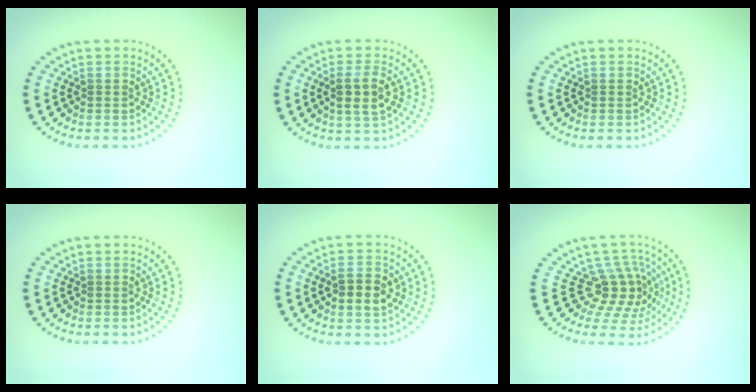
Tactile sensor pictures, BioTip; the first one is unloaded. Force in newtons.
{"total": 2.8, "press": 2.7, "slide": 0.8}
{"total": 0.0}
{"total": 0.0}
{"total": 2.9, "press": 2.9, "slide": 0.2}
{"total": 4.2, "press": 3.0, "slide": 2.9}